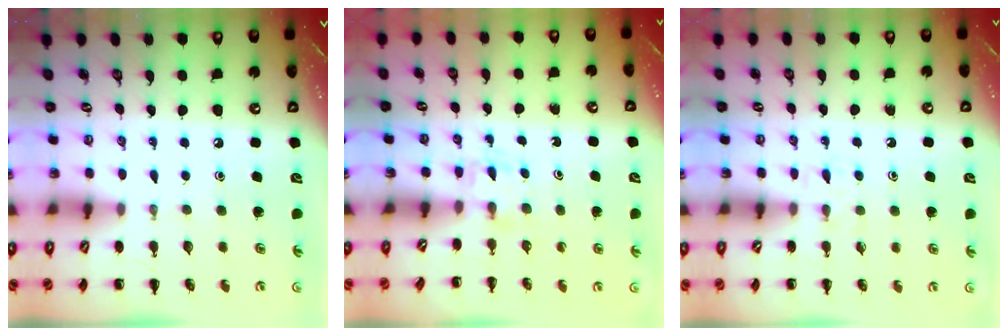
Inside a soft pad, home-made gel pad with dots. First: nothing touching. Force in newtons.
{"total": 2.4, "press": 2.3, "slide": 0.9}
{"total": 2.2, "press": 2.0, "slide": 1.0}